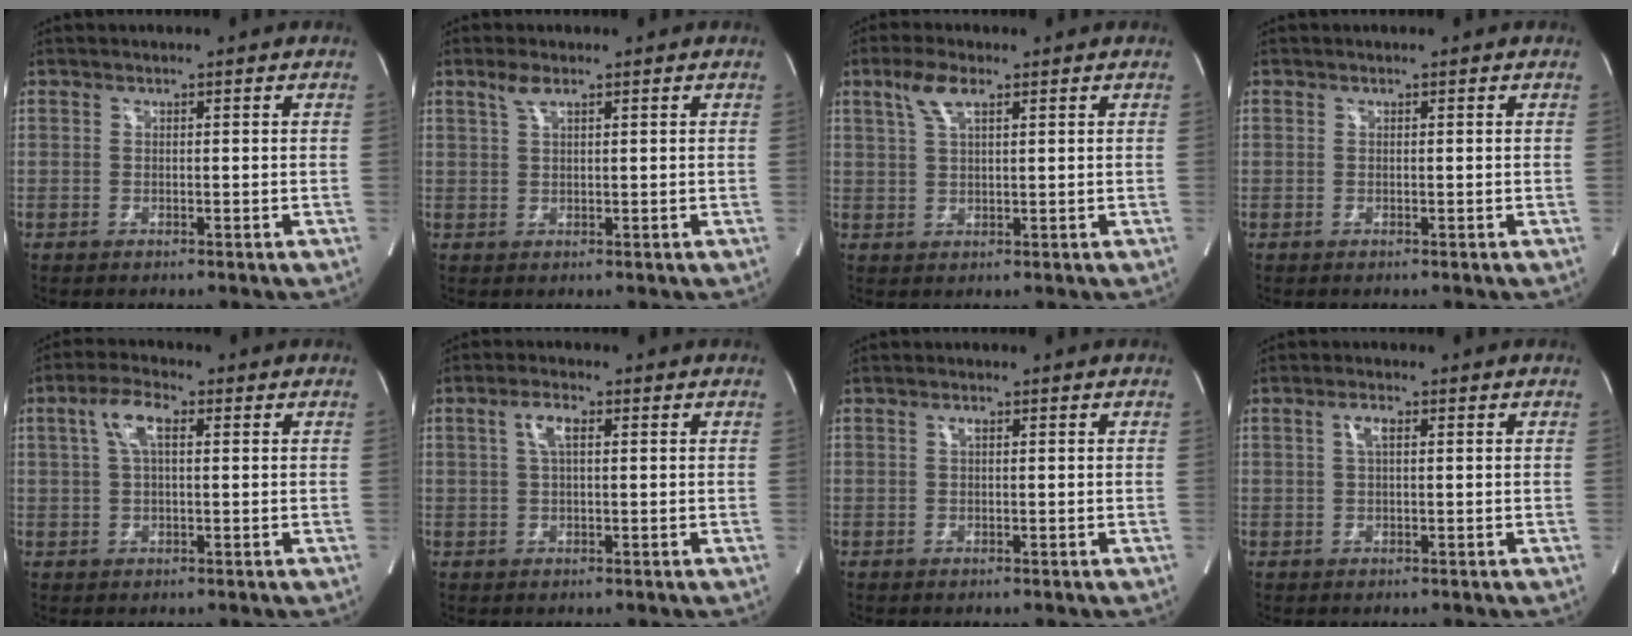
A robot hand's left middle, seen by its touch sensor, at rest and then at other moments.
{"total": 2.2, "force": [1.5, 0.5, 1.6], "torque": [-0.038, 0.007, 0.033]}
{"total": 4.3, "force": [2.5, 1.1, 3.4], "torque": [-0.078, 0.012, 0.053]}
{"total": 0.0}
{"total": 5.2, "force": [1.6, 1.7, 4.7], "torque": [-0.100, 0.018, 0.032]}
{"total": 3.4, "force": [1.0, 1.0, 3.1], "torque": [-0.064, 0.011, 0.019]}
{"total": 0.7, "force": [0.2, 0.2, 0.7], "torque": [-0.013, 0.002, 0.004]}
{"total": 2.1, "force": [0.6, 0.6, 1.9], "torque": [-0.040, 0.006, 0.012]}